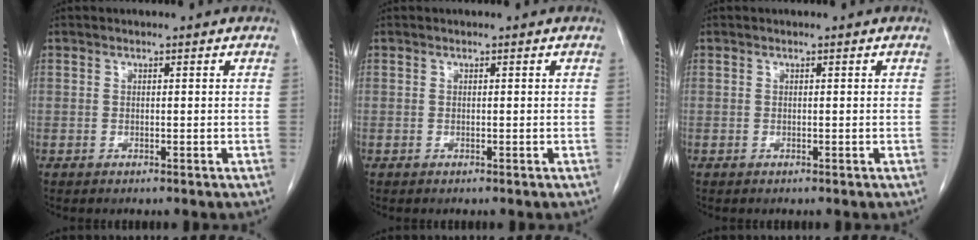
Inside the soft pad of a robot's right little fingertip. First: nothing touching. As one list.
[{"total": 0.0}, {"total": 0.0}]